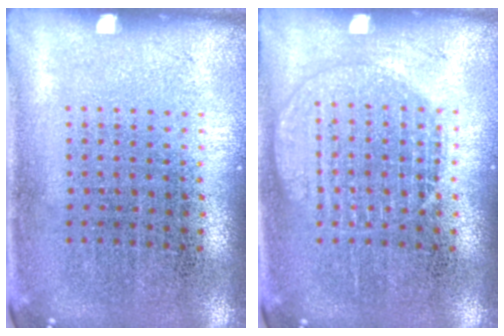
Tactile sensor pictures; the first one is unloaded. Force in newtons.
{"total": 2.3, "press": 2.3, "slide": 0.4}